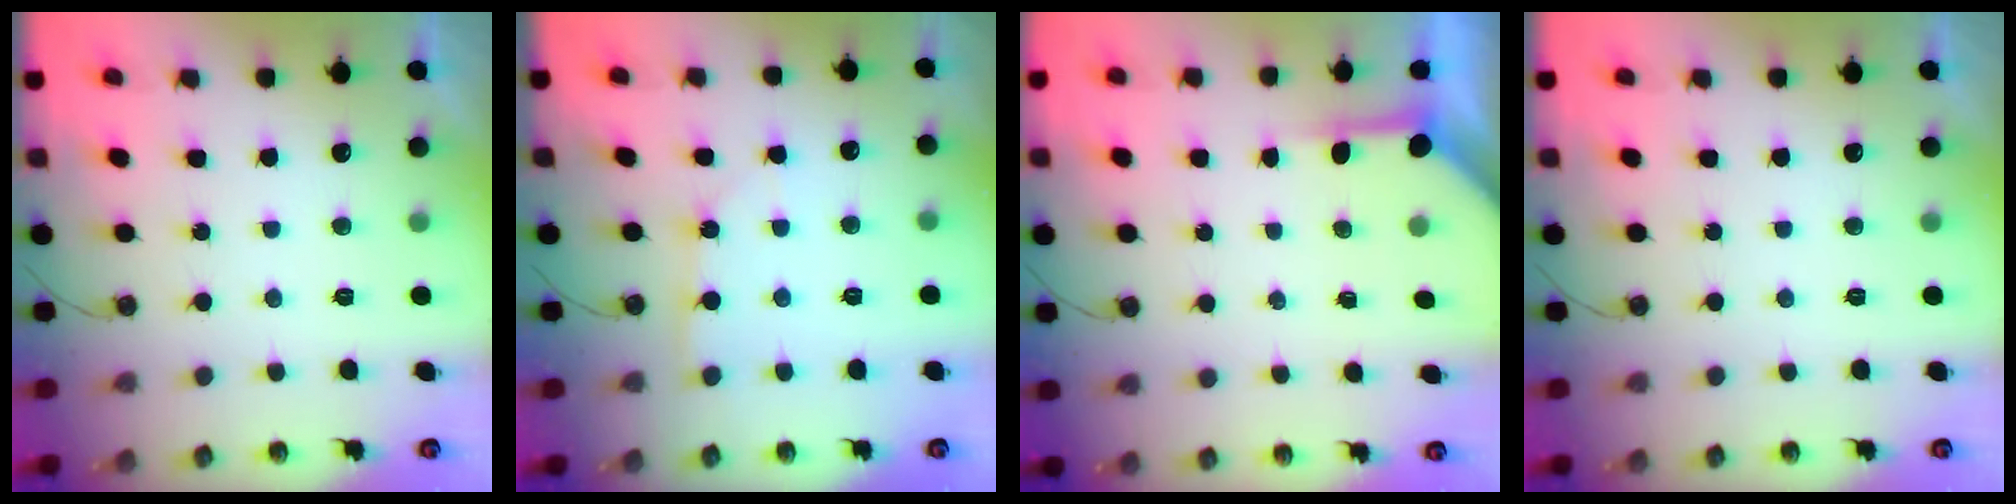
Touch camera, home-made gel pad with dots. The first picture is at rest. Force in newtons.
{"total": 2.5, "press": 2.5, "slide": 0.3}
{"total": 3.9, "press": 3.9, "slide": 0.4}
{"total": 0.0}